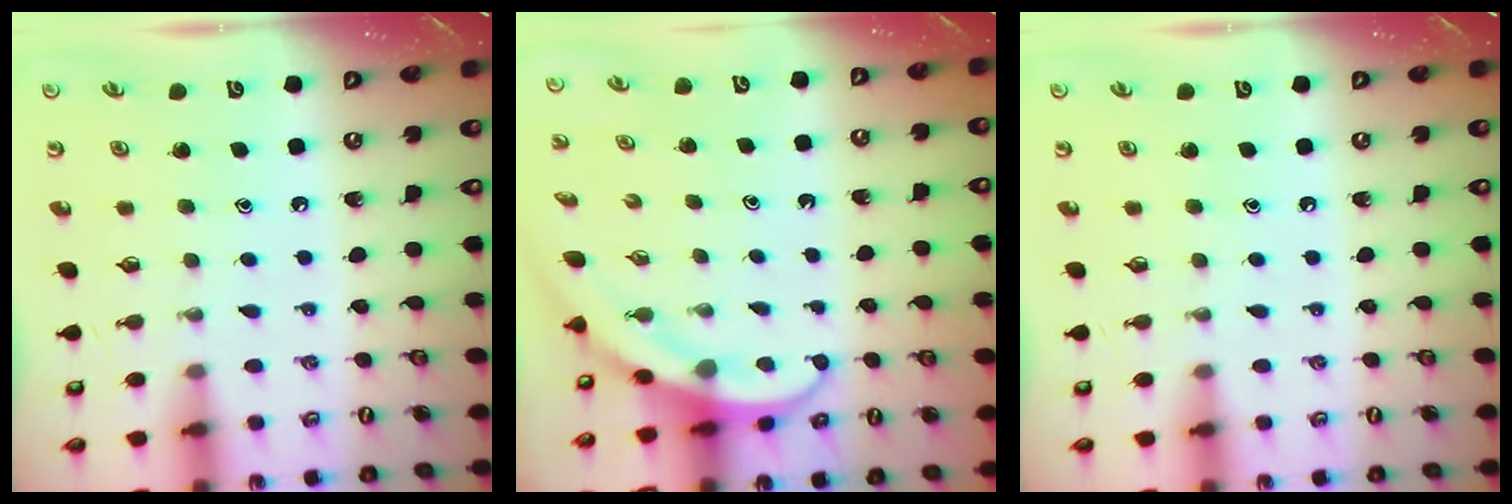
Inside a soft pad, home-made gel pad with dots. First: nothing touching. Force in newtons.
{"total": 3.8, "press": 3.8, "slide": 0.2}
{"total": 0.0}